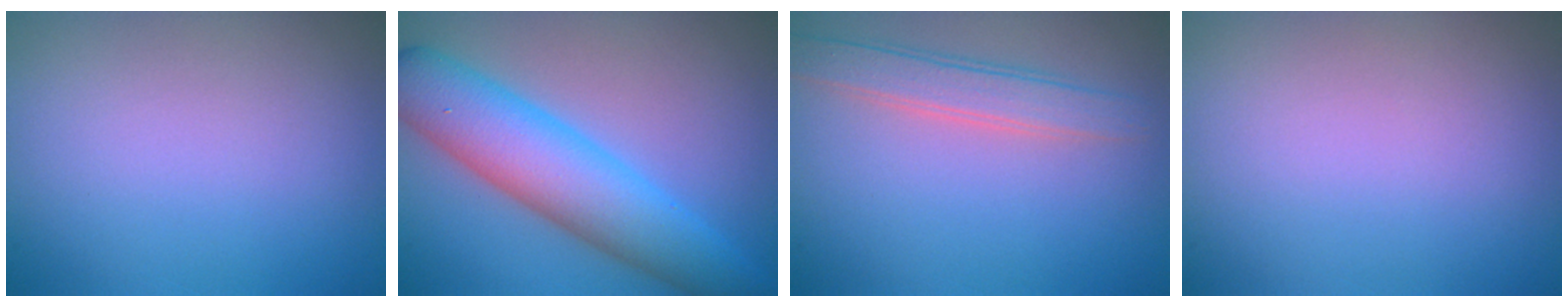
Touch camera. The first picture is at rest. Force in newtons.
{"total": 8.3, "press": 8.3, "slide": 0.1}
{"total": 3.0, "press": 3.0, "slide": 0.2}
{"total": 0.0}